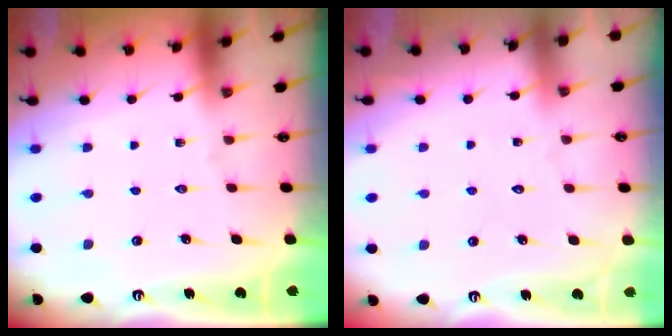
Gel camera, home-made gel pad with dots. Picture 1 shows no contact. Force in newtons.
{"total": 3.4, "press": 3.4, "slide": 0.4}